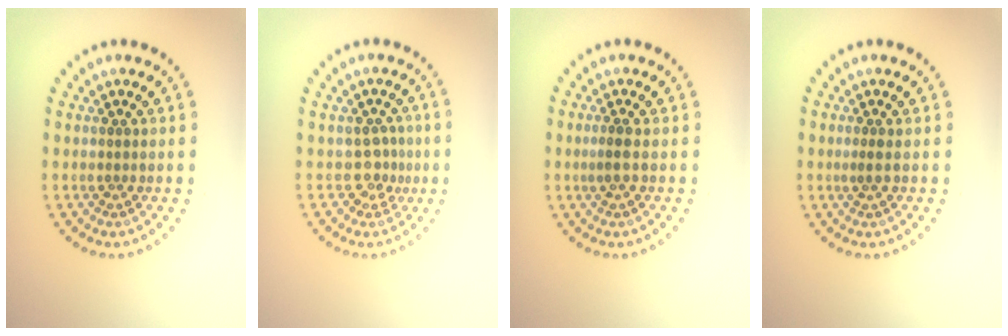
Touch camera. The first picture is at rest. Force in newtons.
{"total": 1.8, "press": 1.3, "slide": 1.2}
{"total": 1.1, "press": 1.0, "slide": 0.5}
{"total": 0.6, "press": 0.3, "slide": 0.5}